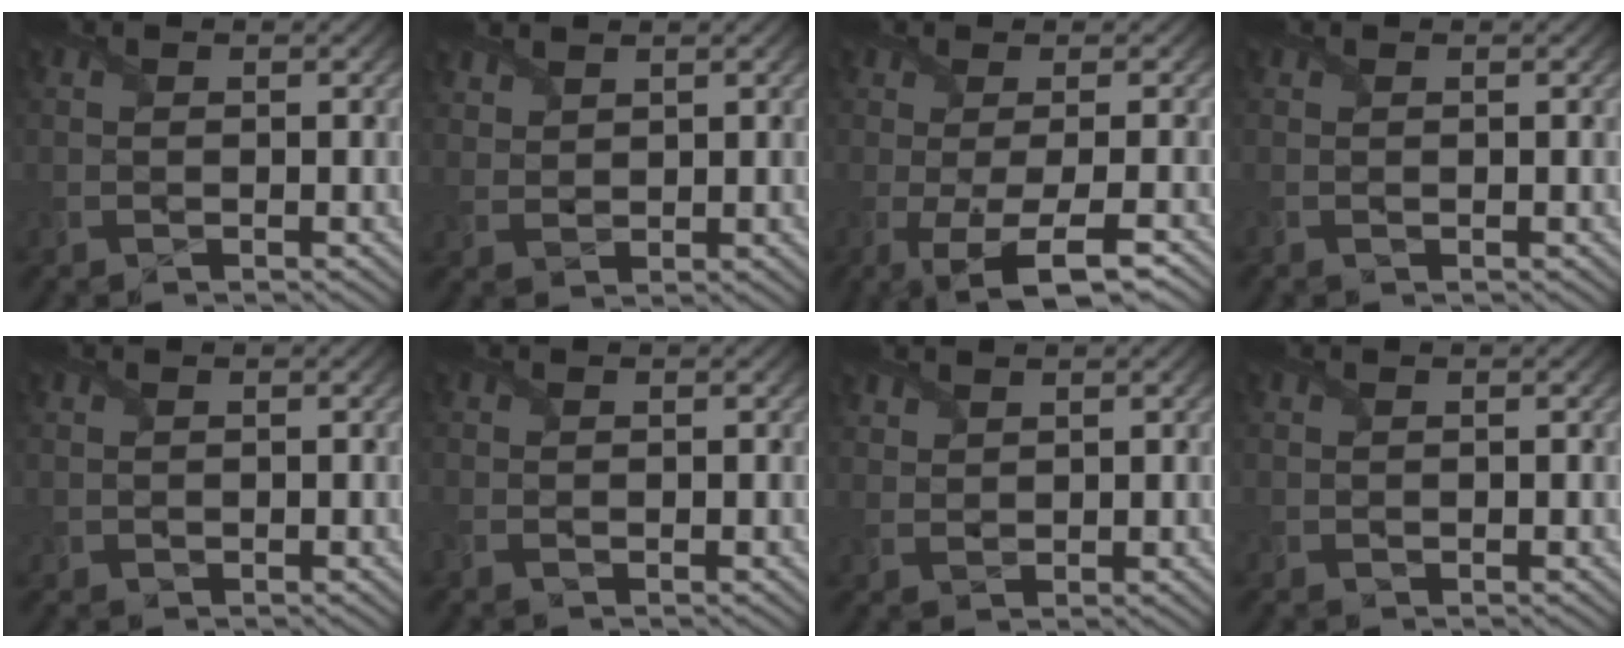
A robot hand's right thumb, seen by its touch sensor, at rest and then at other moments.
{"total": 2.7, "force": [2.5, 1.1, 0.3], "torque": [-0.014, 0.005, 0.054]}
{"total": 6.7, "force": [-2.6, 1.8, 5.9], "torque": [-0.089, -0.007, -0.039]}
{"total": 0.0}
{"total": 0.9, "force": [0.6, 0.6, -0.2], "torque": [0.002, -0.001, 0.009]}
{"total": 1.2, "force": [-0.3, 0.9, 0.6], "torque": [-0.023, -0.002, -0.012]}
{"total": 2.3, "force": [2.1, 0.9, 0.1], "torque": [-0.009, 0.005, 0.046]}
{"total": 0.5, "force": [0.3, 0.4, -0.2], "torque": [0.002, -0.001, 0.005]}